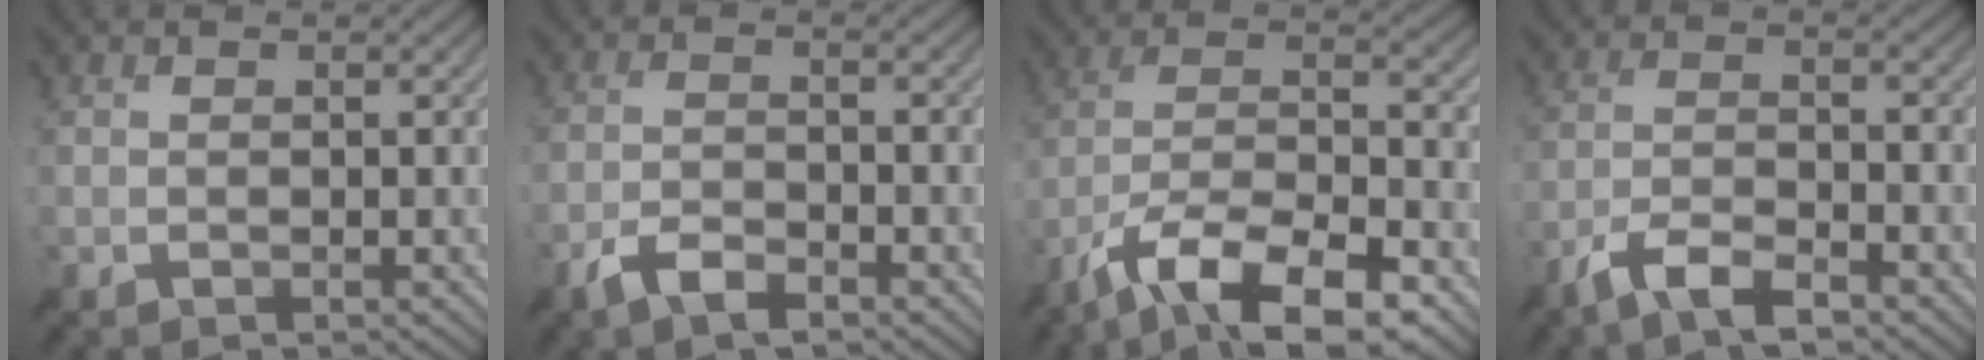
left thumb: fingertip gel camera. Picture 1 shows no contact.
{"total": 3.9, "force": [-2.8, 1.1, 2.5], "torque": [-0.057, -0.002, -0.062]}
{"total": 14.7, "force": [-9.3, 5.0, 10.2], "torque": [-0.207, -0.014, -0.171]}
{"total": 5.9, "force": [-4.3, 1.3, 3.7], "torque": [-0.076, 0.000, -0.090]}